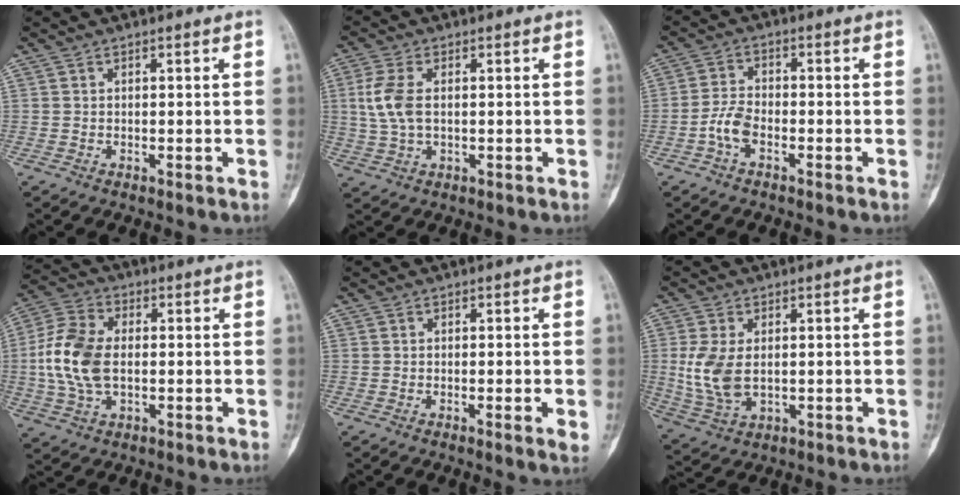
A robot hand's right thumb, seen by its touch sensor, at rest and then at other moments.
{"total": 6.9, "force": [0.8, 3.8, 5.7], "torque": [-0.133, 0.004, 0.015]}
{"total": 4.5, "force": [-2.1, 2.3, 3.3], "torque": [-0.069, 0.018, -0.045]}
{"total": 12.4, "force": [-0.2, 7.5, 9.9], "torque": [-0.210, 0.013, -0.006]}
{"total": 2.5, "force": [-0.4, 0.3, 2.4], "torque": [-0.037, -0.007, -0.007]}
{"total": 8.8, "force": [0.6, 5.3, 6.9], "torque": [-0.146, -0.007, 0.023]}